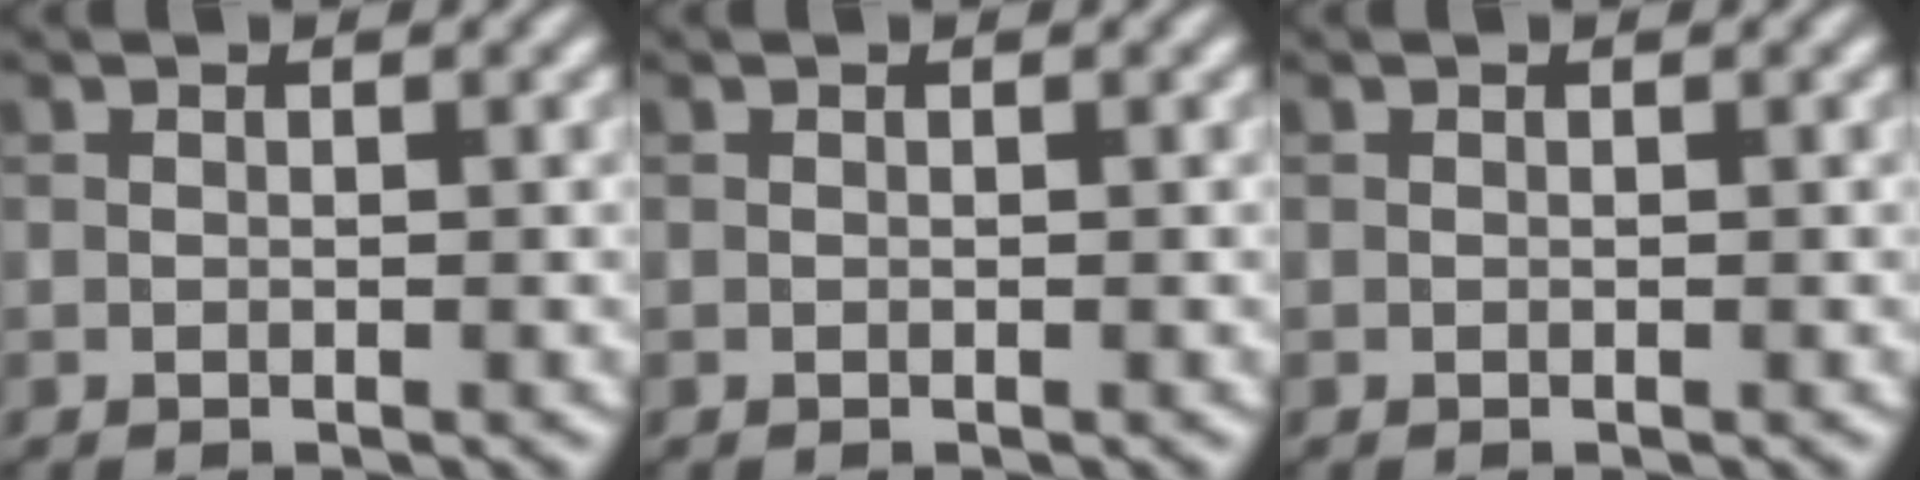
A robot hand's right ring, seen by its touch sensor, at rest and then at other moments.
{"total": 0.0}
{"total": 0.0}